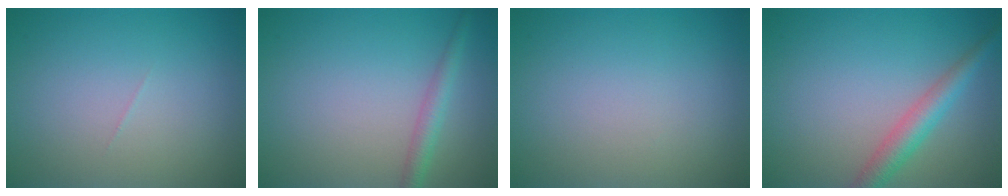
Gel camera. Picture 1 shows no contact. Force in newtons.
{"total": 2.1, "press": 2.1, "slide": 0.1}
{"total": 0.0}
{"total": 3.2, "press": 3.2, "slide": 0.1}